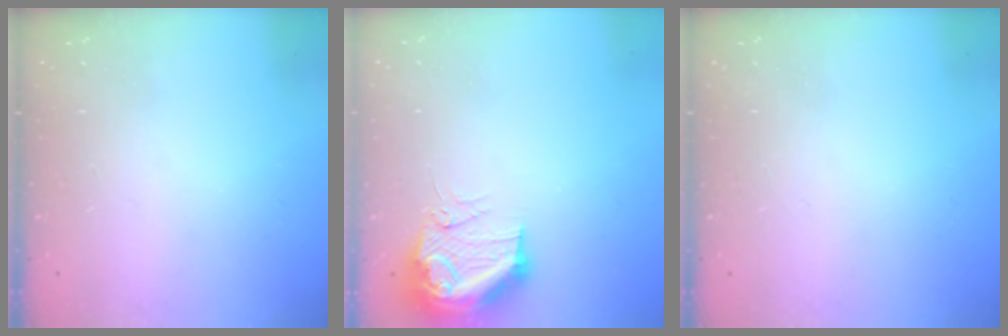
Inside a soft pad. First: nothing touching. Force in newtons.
{"total": 11.7, "press": 11.6, "slide": 1.4}
{"total": 0.0}